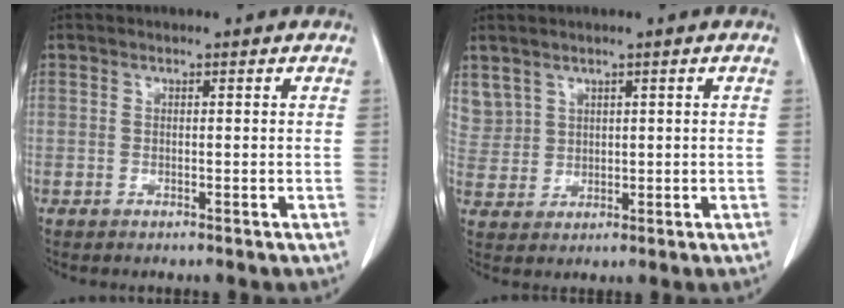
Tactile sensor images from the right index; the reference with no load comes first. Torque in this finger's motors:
{"motor_torque": [-0.30, 0.27, -0.11, -0.02]}